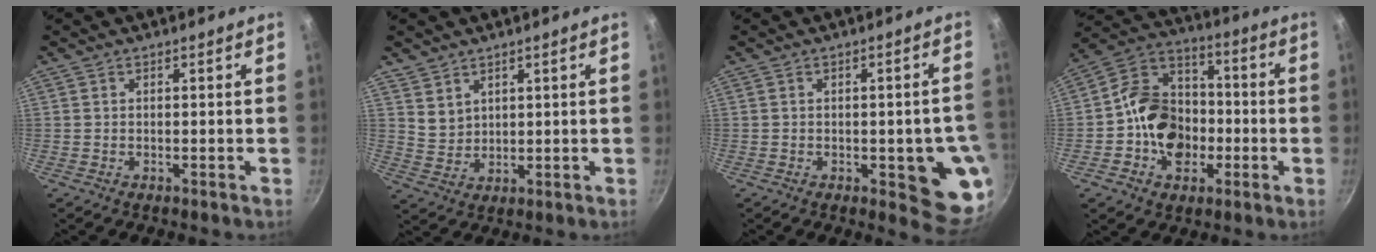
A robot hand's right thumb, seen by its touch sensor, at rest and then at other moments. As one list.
[{"total": 4.1, "force": [2.7, 3.0, 1.0], "torque": [0.002, -0.007, 0.059]}, {"total": 11.4, "force": [-2.3, 4.2, 10.3], "torque": [-0.070, 0.004, -0.024]}, {"total": 15.3, "force": [-2.8, 12.3, 8.7], "torque": [-0.117, 0.038, -0.064]}]